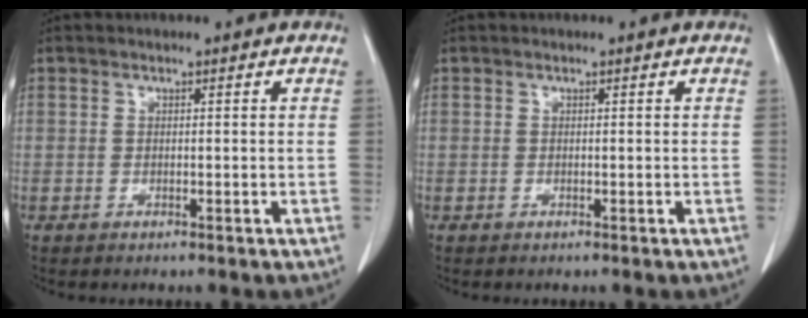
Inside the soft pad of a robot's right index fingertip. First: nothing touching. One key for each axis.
{"total": 0.0}